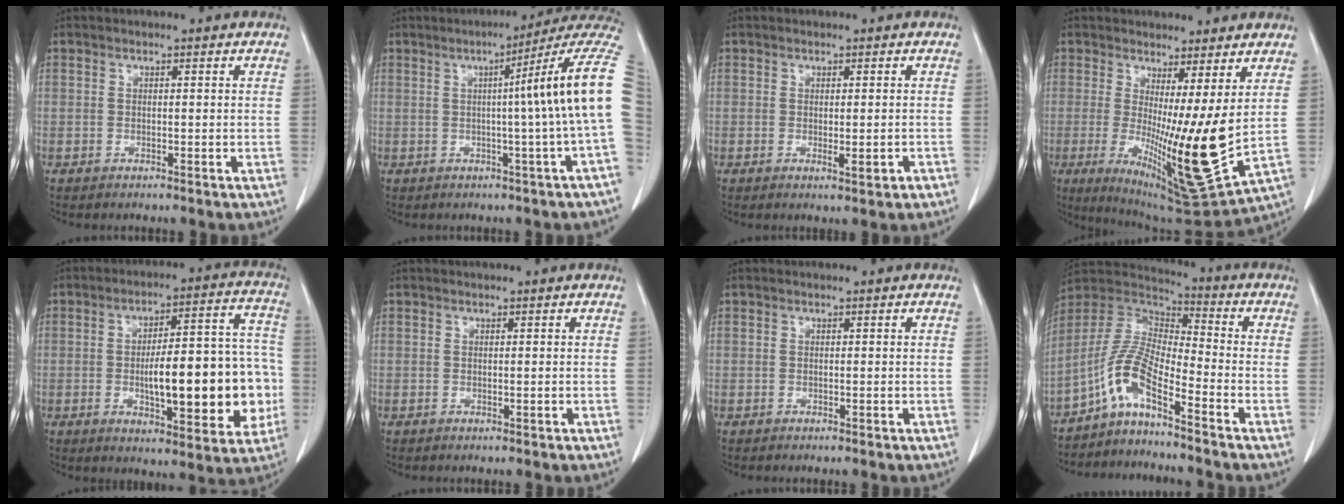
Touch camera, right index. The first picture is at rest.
{"total": 13.1, "force": [1.6, -2.2, 12.8], "torque": [-0.147, 0.017, 0.010]}
{"total": 2.4, "force": [-0.8, 0.5, 2.2], "torque": [-0.031, -0.007, -0.007]}
{"total": 14.9, "force": [0.1, 0.8, 14.9], "torque": [-0.256, -0.042, 0.016]}
{"total": 18.5, "force": [-2.8, 5.3, 17.5], "torque": [-0.234, 0.031, -0.031]}
{"total": 0.0}
{"total": 0.0}
{"total": 8.6, "force": [-5.5, 1.4, 6.4], "torque": [-0.149, 0.016, -0.114]}